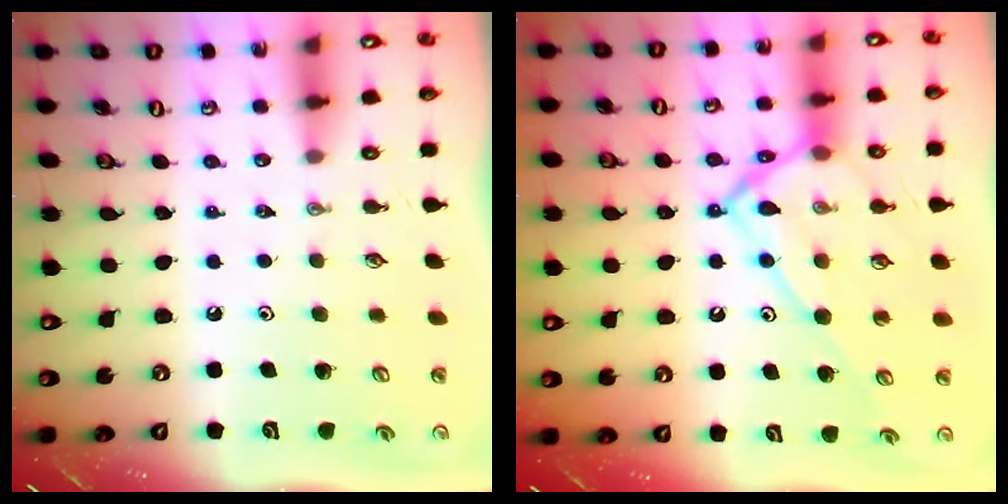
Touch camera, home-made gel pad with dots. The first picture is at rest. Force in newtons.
{"total": 17.6, "press": 17.5, "slide": 1.4}